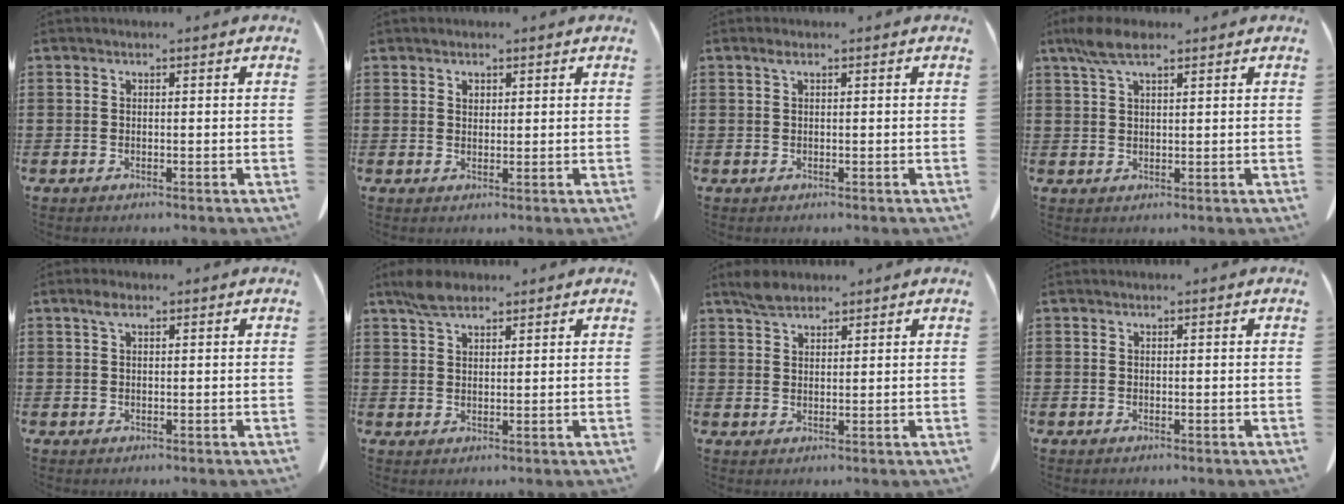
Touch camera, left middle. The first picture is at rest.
{"total": 1.3, "force": [1.0, 0.8, 0.3], "torque": [0.001, -0.001, 0.018]}
{"total": 1.0, "force": [0.4, 0.4, 0.8], "torque": [-0.018, 0.004, 0.006]}
{"total": 4.8, "force": [2.8, 1.5, 3.7], "torque": [-0.085, 0.002, 0.048]}
{"total": 1.8, "force": [0.8, 0.8, 1.4], "torque": [-0.033, 0.006, 0.013]}
{"total": 4.2, "force": [3.1, 1.7, 2.2], "torque": [-0.052, 0.008, 0.059]}
{"total": 3.3, "force": [2.6, 1.3, 1.5], "torque": [-0.036, 0.006, 0.050]}
{"total": 0.0}